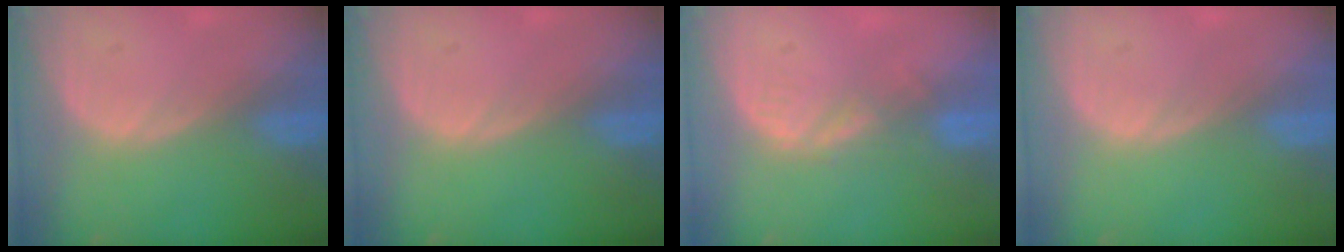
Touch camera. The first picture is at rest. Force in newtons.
{"total": 0.0}
{"total": 2.8, "press": 2.2, "slide": 1.7}
{"total": 0.0}